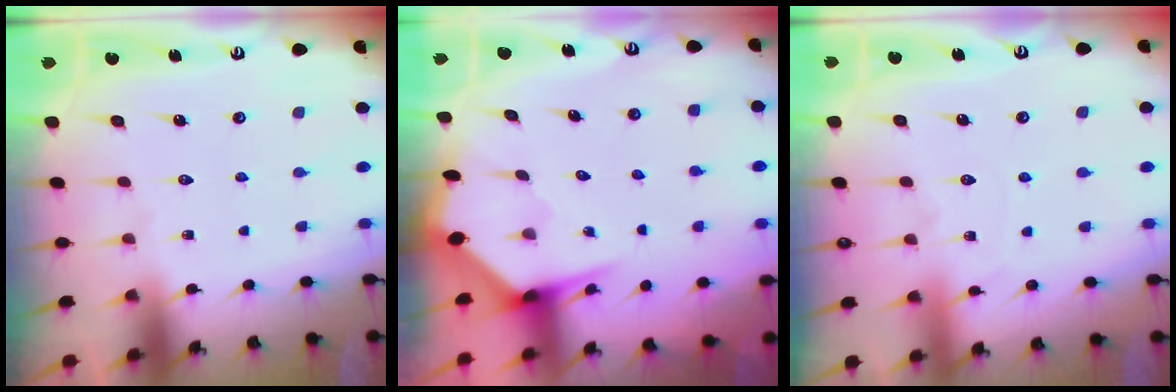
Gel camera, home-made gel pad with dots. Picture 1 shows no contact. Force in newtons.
{"total": 3.6, "press": 3.6, "slide": 0.4}
{"total": 3.7, "press": 3.6, "slide": 0.4}